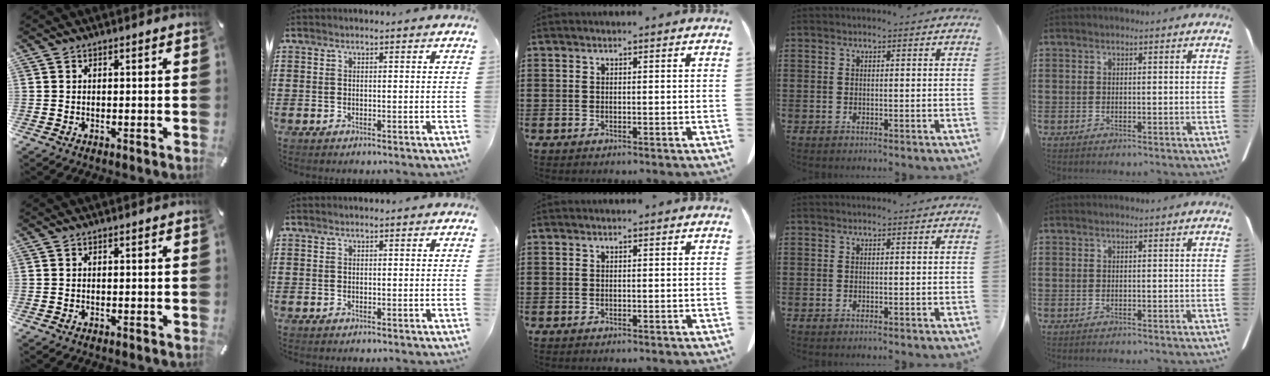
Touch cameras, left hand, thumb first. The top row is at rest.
{}